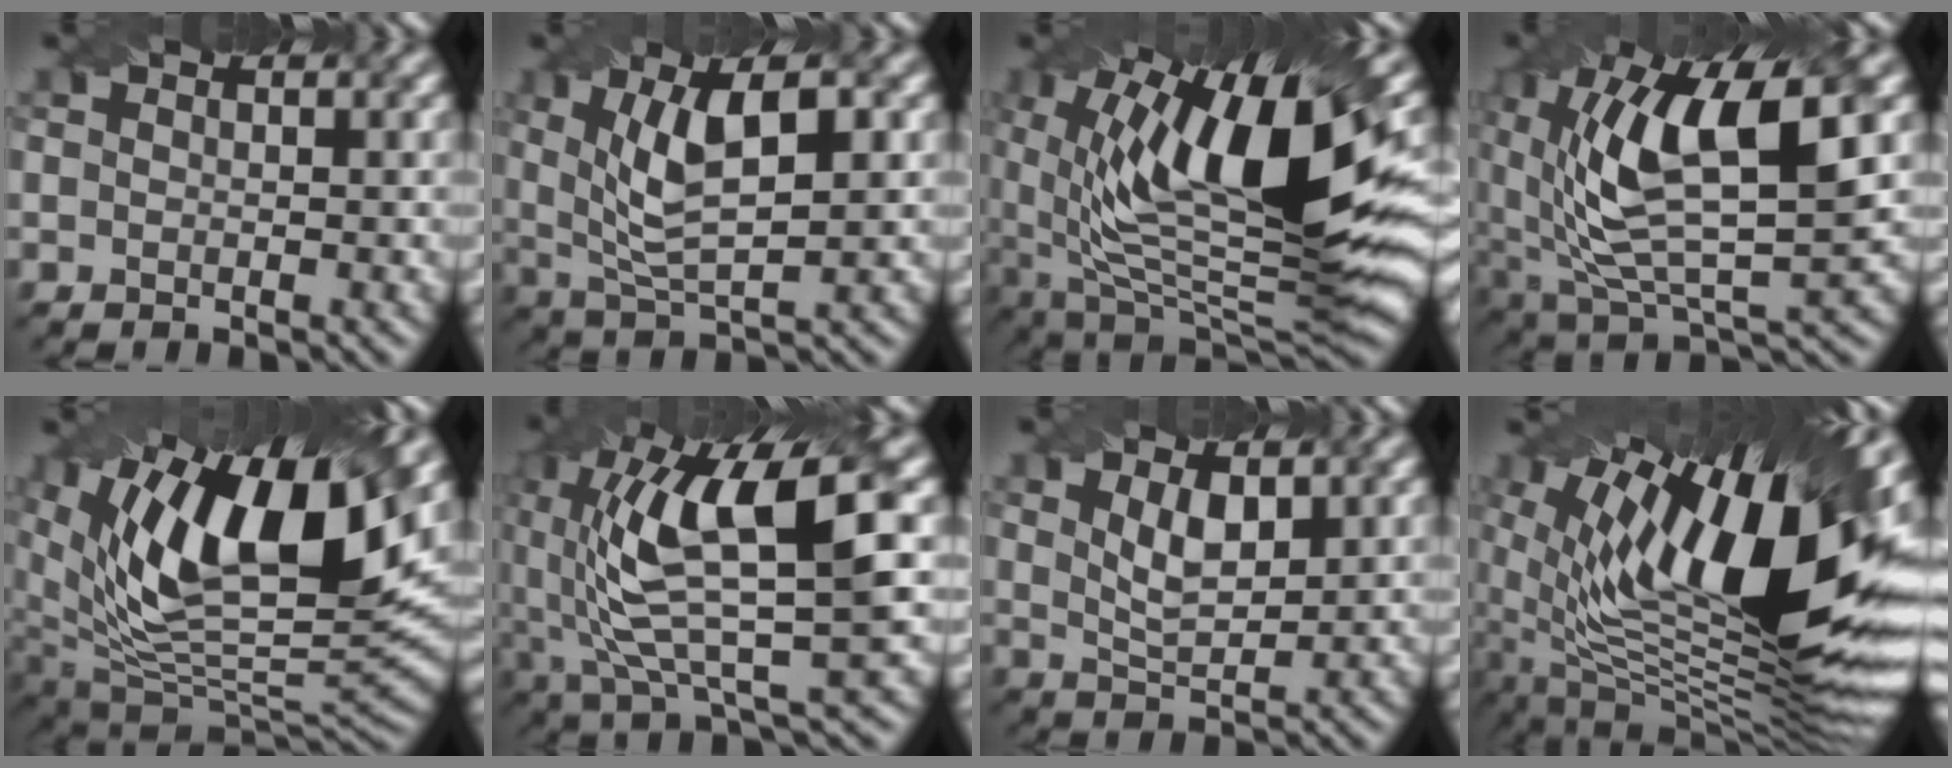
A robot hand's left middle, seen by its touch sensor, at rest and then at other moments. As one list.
[{"total": 7.2, "force": [1.6, 2.5, 6.6], "torque": [-0.130, 0.001, 0.030]}, {"total": 14.7, "force": [2.9, 5.0, 13.5], "torque": [-0.224, -0.008, 0.046]}, {"total": 12.3, "force": [2.9, 5.3, 10.7], "torque": [-0.210, -0.003, 0.056]}, {"total": 15.2, "force": [6.5, 6.7, 12.0], "torque": [-0.218, 0.011, 0.110]}, {"total": 11.2, "force": [2.0, 3.3, 10.5], "torque": [-0.202, -0.001, 0.044]}, {"total": 3.1, "force": [1.4, 1.2, 2.6], "torque": [-0.056, -0.005, 0.030]}, {"total": 18.6, "force": [4.0, 6.8, 16.8], "torque": [-0.264, 0.001, 0.069]}]